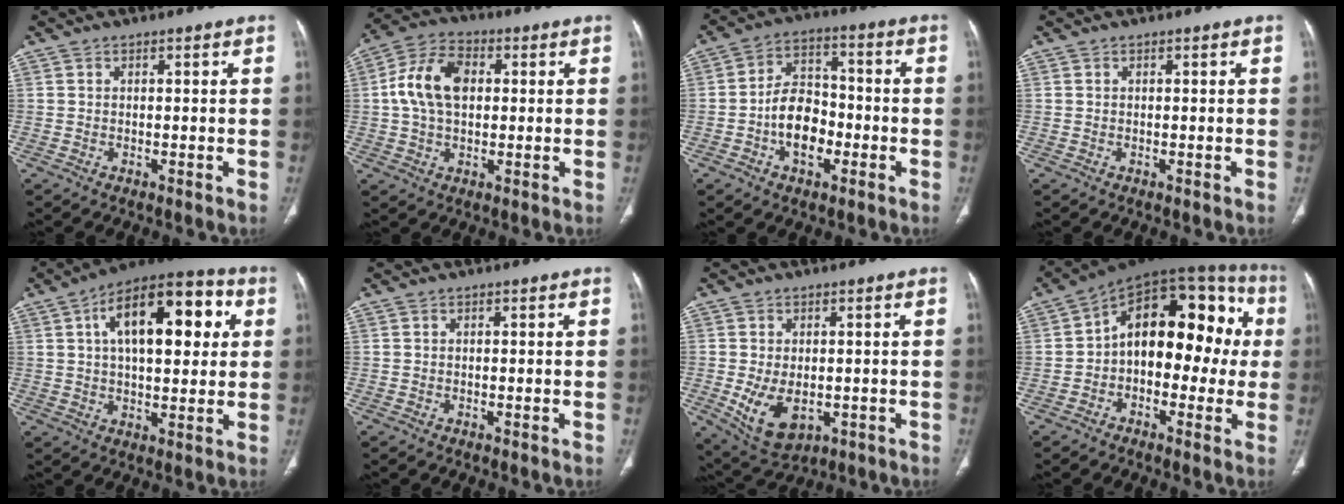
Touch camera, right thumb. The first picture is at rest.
{"total": 11.4, "force": [1.4, 7.4, 8.5], "torque": [-0.159, 0.021, 0.021]}
{"total": 10.4, "force": [-3.1, 6.8, 7.3], "torque": [-0.101, 0.032, -0.059]}
{"total": 0.0}
{"total": 19.6, "force": [5.3, 9.5, 16.3], "torque": [-0.214, 0.019, 0.071]}
{"total": 0.0}
{"total": 8.9, "force": [-1.8, 5.6, 6.7], "torque": [-0.114, -0.008, -0.010]}
{"total": 19.8, "force": [0.7, 11.8, 15.9], "torque": [-0.178, 0.056, -0.005]}